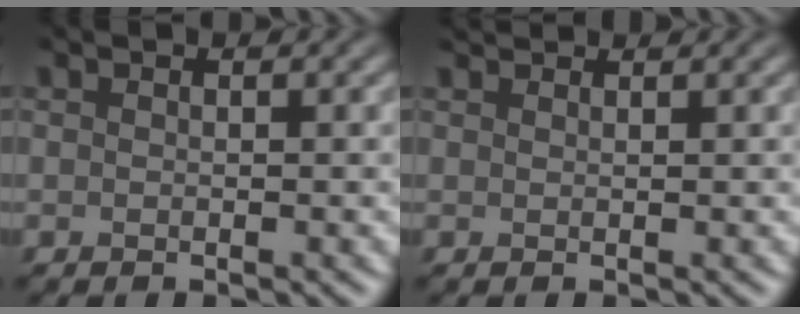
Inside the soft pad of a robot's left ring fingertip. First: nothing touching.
{"total": 2.2, "force": [2.1, 0.3, 0.6], "torque": [-0.011, 0.003, 0.021]}